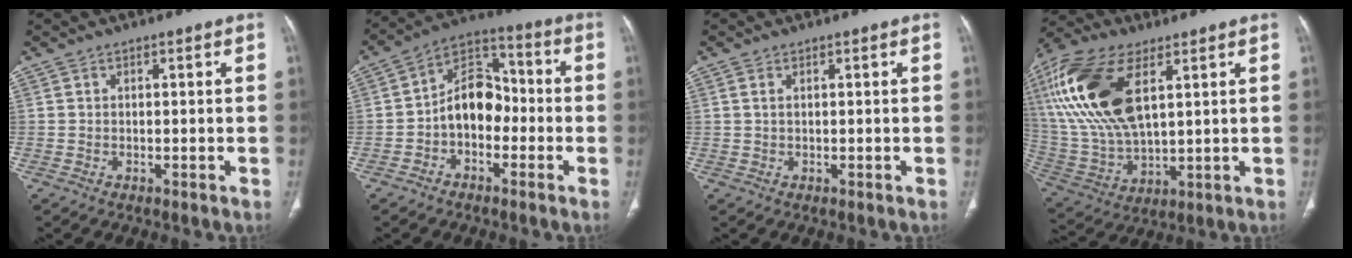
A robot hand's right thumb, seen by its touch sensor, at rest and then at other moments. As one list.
[{"total": 10.5, "force": [-2.1, 7.4, 7.2], "torque": [-0.091, 0.043, -0.053]}, {"total": 0.9, "force": [0.4, 0.4, 0.7], "torque": [-0.021, 0.007, 0.010]}, {"total": 22.2, "force": [7.6, 10.8, 17.8], "torque": [-0.385, -0.014, 0.148]}]